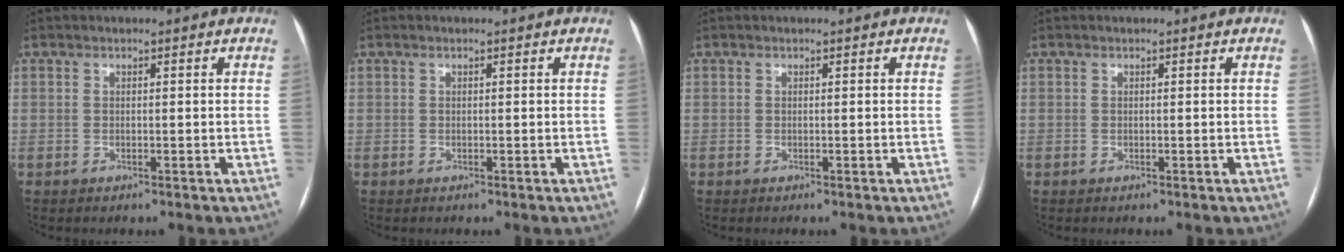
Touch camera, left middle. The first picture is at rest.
{"total": 0.0}
{"total": 0.0}
{"total": 0.0}